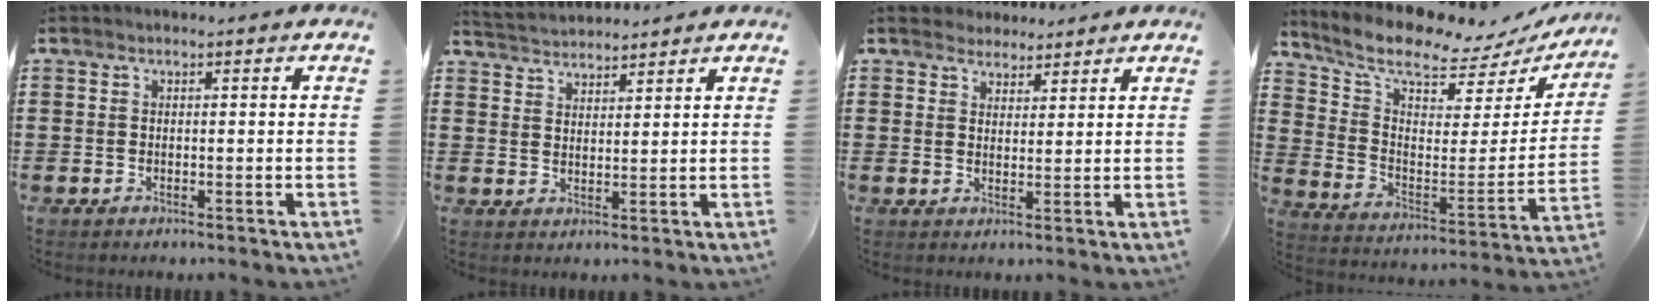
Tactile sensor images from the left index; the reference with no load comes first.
{"total": 2.9, "force": [2.8, 0.3, -0.5], "torque": [-0.002, -0.008, 0.052]}
{"total": 3.3, "force": [2.9, 1.5, -0.2], "torque": [-0.007, 0.003, 0.057]}
{"total": 8.9, "force": [7.8, 2.0, 3.8], "torque": [-0.105, -0.059, 0.130]}